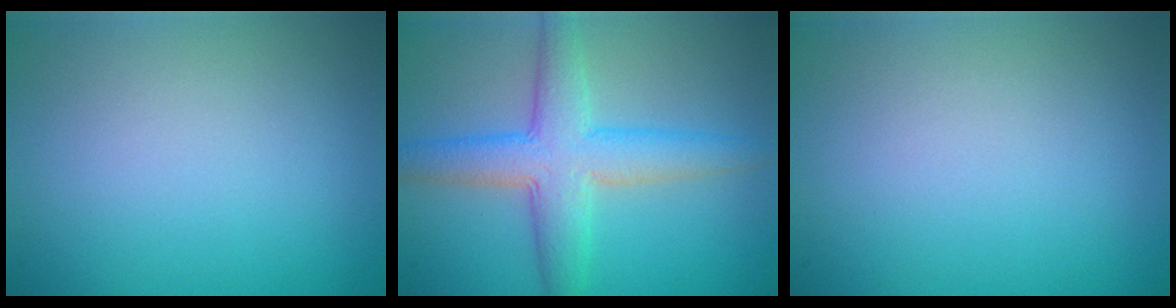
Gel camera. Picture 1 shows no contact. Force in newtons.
{"total": 5.7, "press": 5.7, "slide": 0.3}
{"total": 0.0}